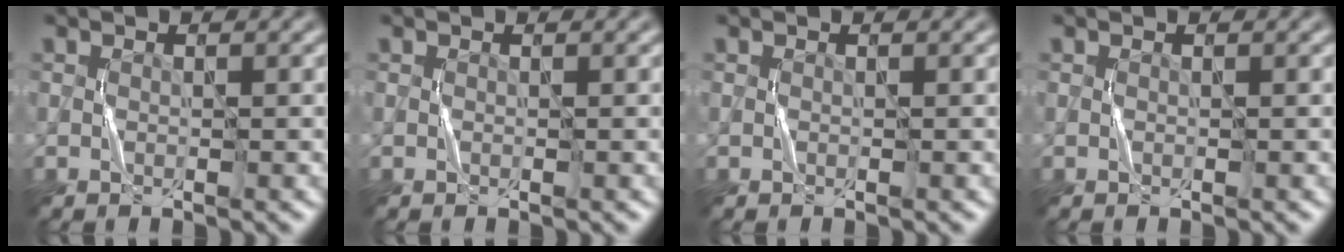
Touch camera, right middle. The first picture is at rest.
{"total": 0.0}
{"total": 0.0}
{"total": 0.0}